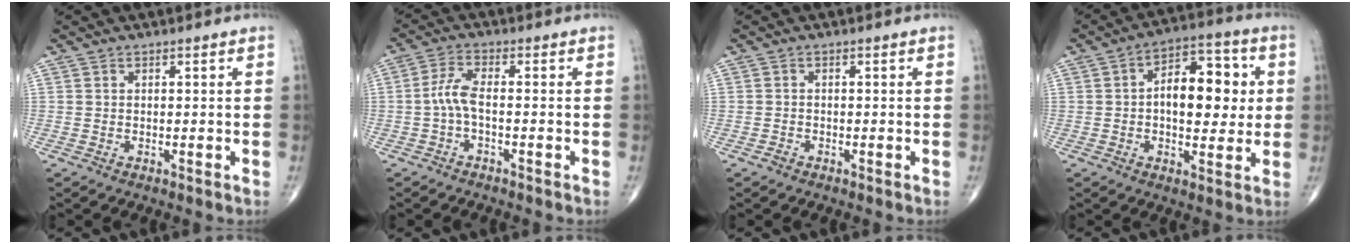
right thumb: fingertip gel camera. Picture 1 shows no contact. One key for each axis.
{"total": 4.2, "fx": -1.0, "fy": 1.3, "fz": 3.9, "tx": -0.089, "ty": 0.016, "tz": -0.025}
{"total": 0.8, "fx": -0.6, "fy": 0.5, "fz": 0.1, "tx": 0.000, "ty": 0.002, "tz": -0.016}
{"total": 13.3, "fx": 1.2, "fy": 7.5, "fz": 11.0, "tx": -0.129, "ty": 0.018, "tz": 0.011}